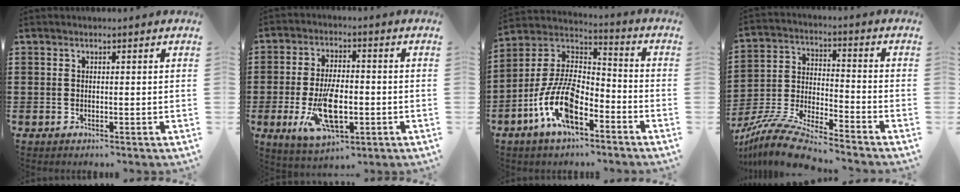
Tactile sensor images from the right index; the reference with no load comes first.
{"total": 10.4, "force": [-2.7, 4.7, 8.9], "torque": [-0.184, -0.014, -0.047]}
{"total": 12.0, "force": [-6.1, 5.3, 8.9], "torque": [-0.215, -0.004, -0.122]}
{"total": 10.4, "force": [-9.6, 0.5, 4.0], "torque": [-0.094, 0.007, -0.193]}